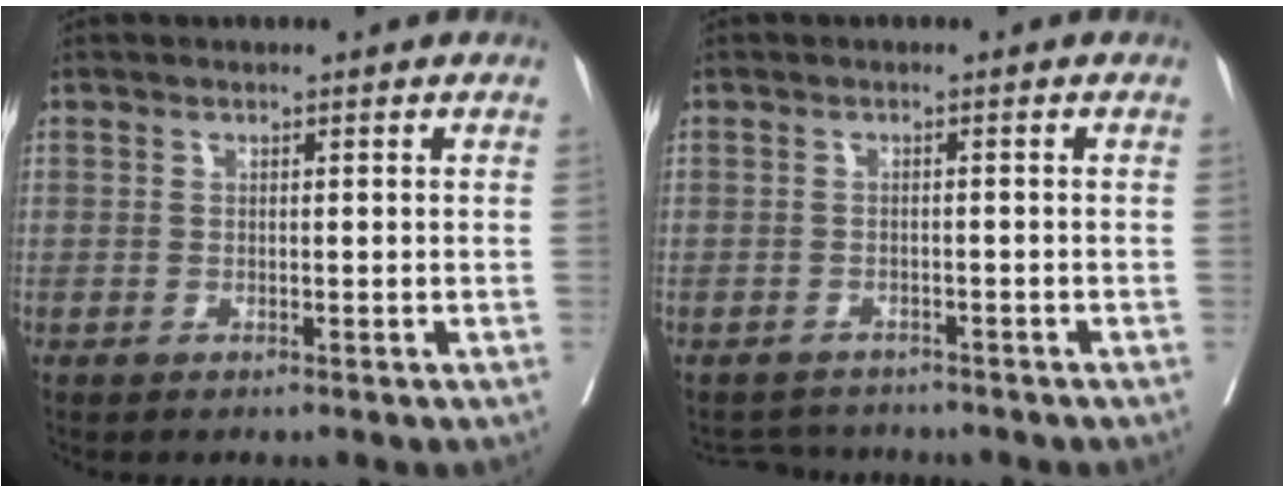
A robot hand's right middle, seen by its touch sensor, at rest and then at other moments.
{"total": 3.4, "force": [-3.3, 0.7, -0.5], "torque": [0.007, -0.005, -0.052]}